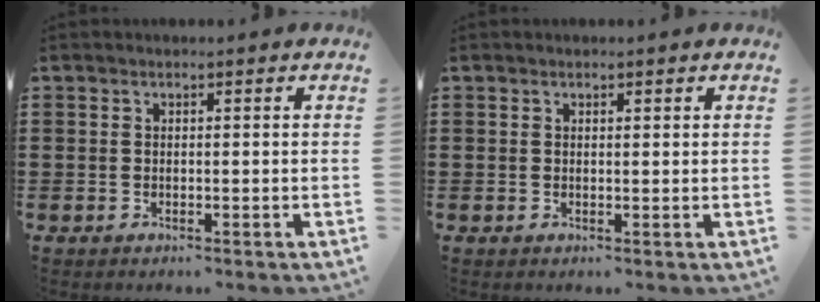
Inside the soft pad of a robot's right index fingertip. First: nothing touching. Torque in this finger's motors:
{"motor_torque": [-0.20, -0.06, 0.03, -0.01]}